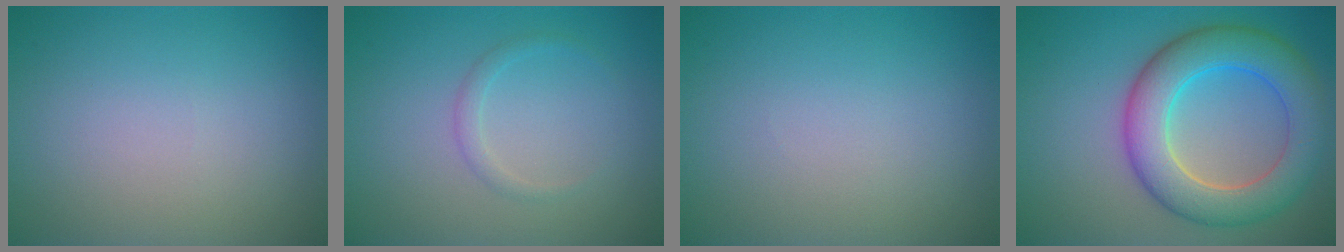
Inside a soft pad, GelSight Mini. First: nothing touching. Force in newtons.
{"total": 1.1, "press": 1.1, "slide": 0.1}
{"total": 0.0}
{"total": 7.9, "press": 7.9, "slide": 0.5}